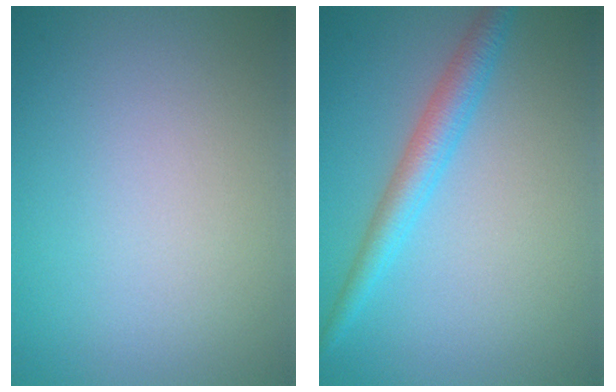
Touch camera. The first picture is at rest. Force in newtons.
{"total": 3.0, "press": 3.0, "slide": 0.2}